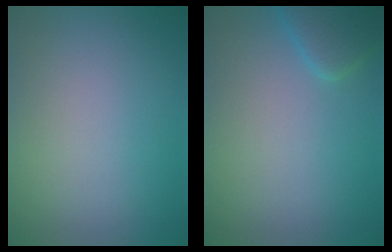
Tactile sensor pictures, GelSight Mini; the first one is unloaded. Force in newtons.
{"total": 2.3, "press": 2.3, "slide": 0.2}